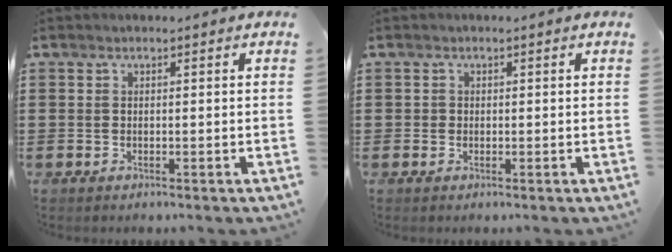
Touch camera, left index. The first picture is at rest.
{"total": 0.7, "force": [0.1, 0.7, 0.1], "torque": [-0.005, 0.004, 0.001]}